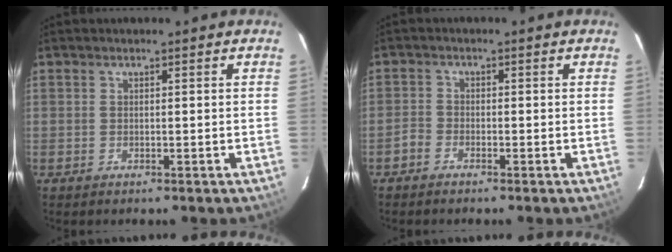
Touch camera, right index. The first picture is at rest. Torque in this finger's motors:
{"motor_torque": [0.01, -0.03, -0.37, -0.21]}